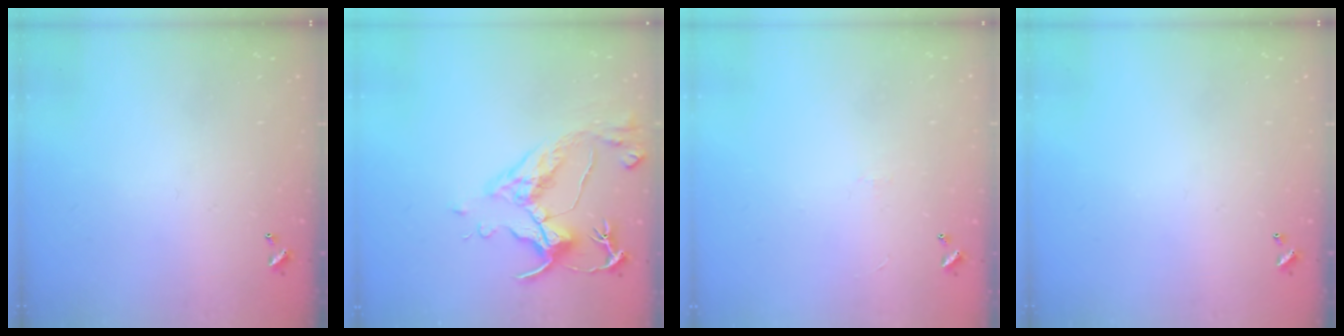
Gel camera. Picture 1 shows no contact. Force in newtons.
{"total": 5.0, "press": 4.8, "slide": 1.4}
{"total": 0.7, "press": 0.3, "slide": 0.7}
{"total": 0.0}